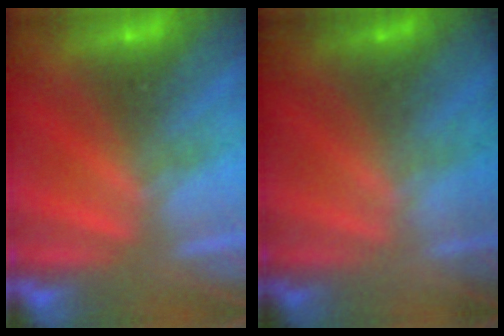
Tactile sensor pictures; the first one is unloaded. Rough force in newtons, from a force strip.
{"total": 1.7}